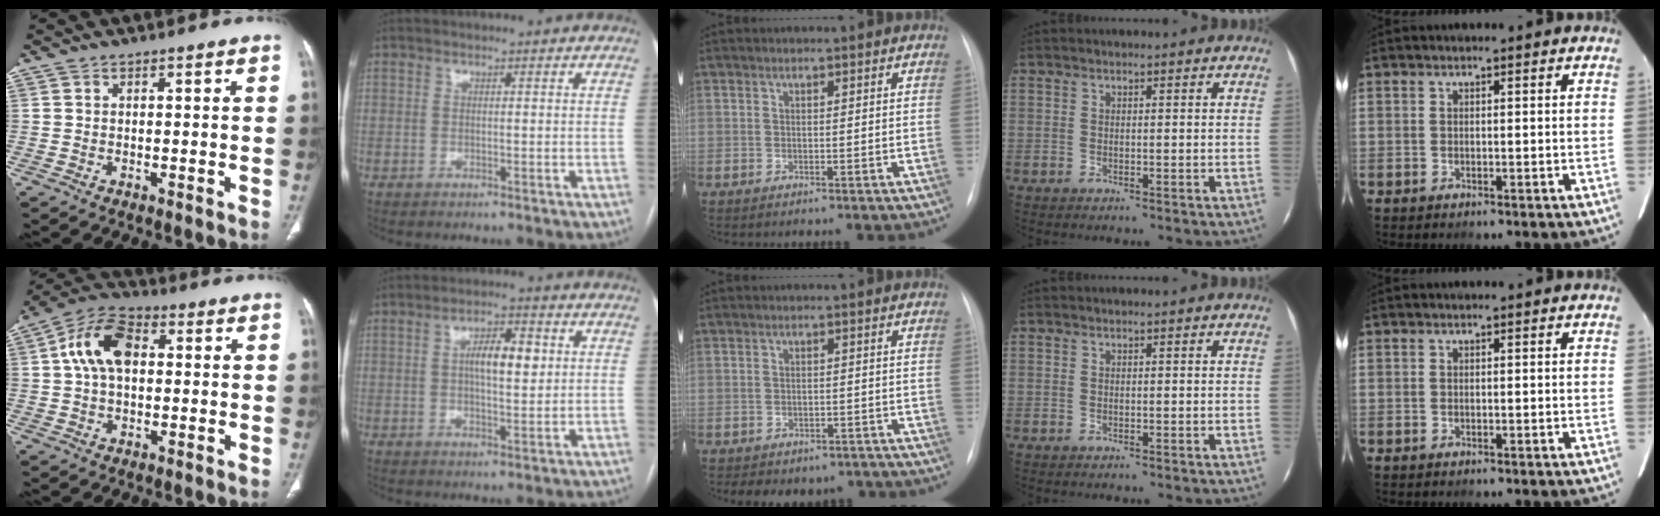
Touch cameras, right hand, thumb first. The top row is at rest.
{"thumb": {"total": 11.0, "force": [1.7, 6.8, 8.5], "torque": [-0.156, 0.026, 0.024]}, "index": {"total": 6.5, "force": [1.2, 2.2, 6.0], "torque": [-0.105, 0.013, 0.020]}, "middle": {"total": 8.1, "force": [-6.5, 4.4, 2.2], "torque": [-0.023, 0.014, -0.072]}}